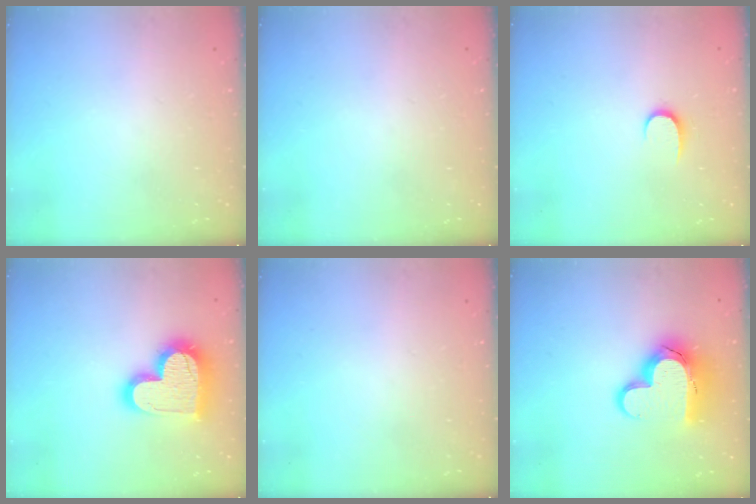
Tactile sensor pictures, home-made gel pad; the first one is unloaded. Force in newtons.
{"total": 0.0}
{"total": 5.4, "press": 5.4, "slide": 0.5}
{"total": 20.0, "press": 19.9, "slide": 1.4}
{"total": 0.0}
{"total": 15.6, "press": 15.5, "slide": 1.3}